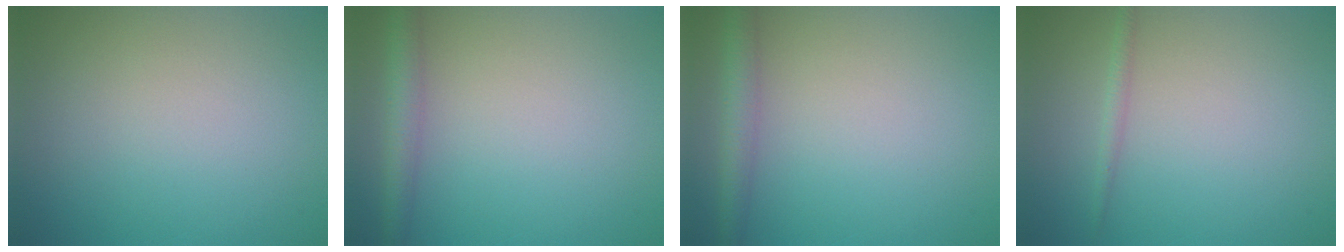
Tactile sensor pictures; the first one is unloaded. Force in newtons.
{"total": 3.0, "press": 3.0, "slide": 0.1}
{"total": 3.0, "press": 3.0, "slide": 0.1}
{"total": 1.1, "press": 1.1, "slide": 0.1}